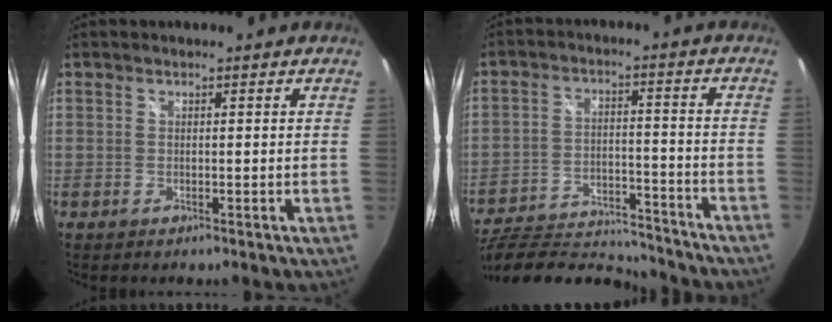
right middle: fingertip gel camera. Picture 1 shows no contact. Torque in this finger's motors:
{"motor_torque": [0.75, -1.39, -0.14, -0.03]}